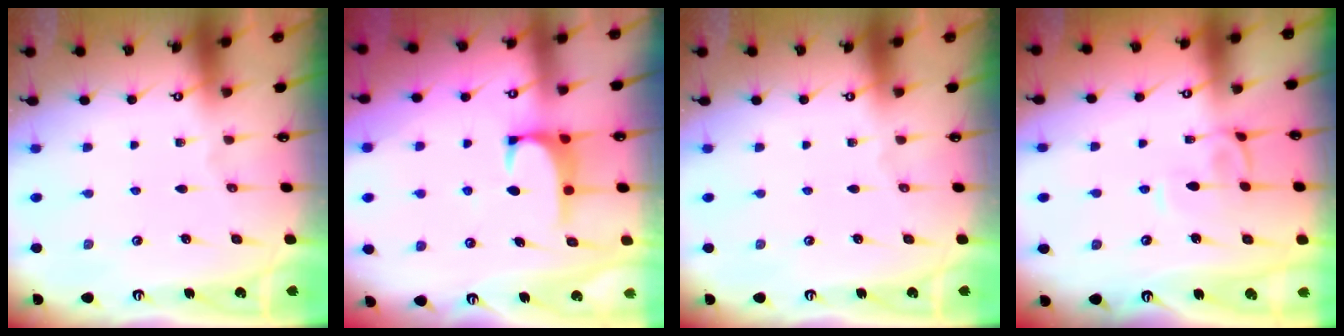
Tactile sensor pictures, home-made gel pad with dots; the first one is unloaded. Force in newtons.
{"total": 1.3, "press": 1.2, "slide": 0.5}
{"total": 0.0}
{"total": 2.4, "press": 2.4, "slide": 0.6}